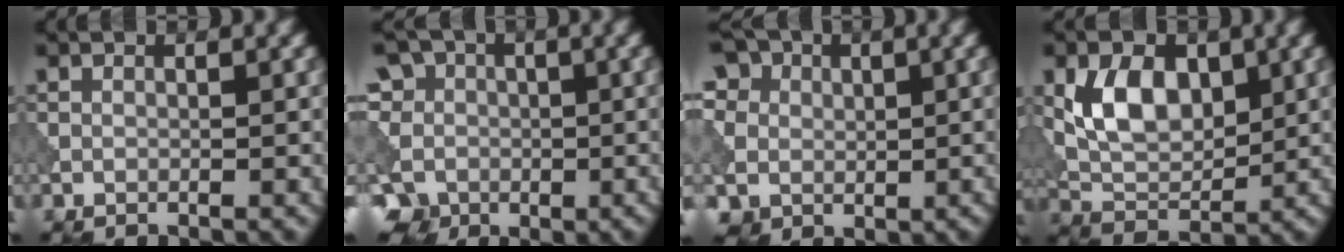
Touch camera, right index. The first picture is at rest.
{"total": 12.6, "force": [0.1, 11.5, 5.1], "torque": [-0.139, 0.022, -0.029]}
{"total": 13.2, "force": [4.7, 10.6, 6.4], "torque": [-0.147, 0.027, 0.062]}
{"total": 6.0, "force": [1.4, 3.9, 4.4], "torque": [-0.080, -0.004, 0.025]}